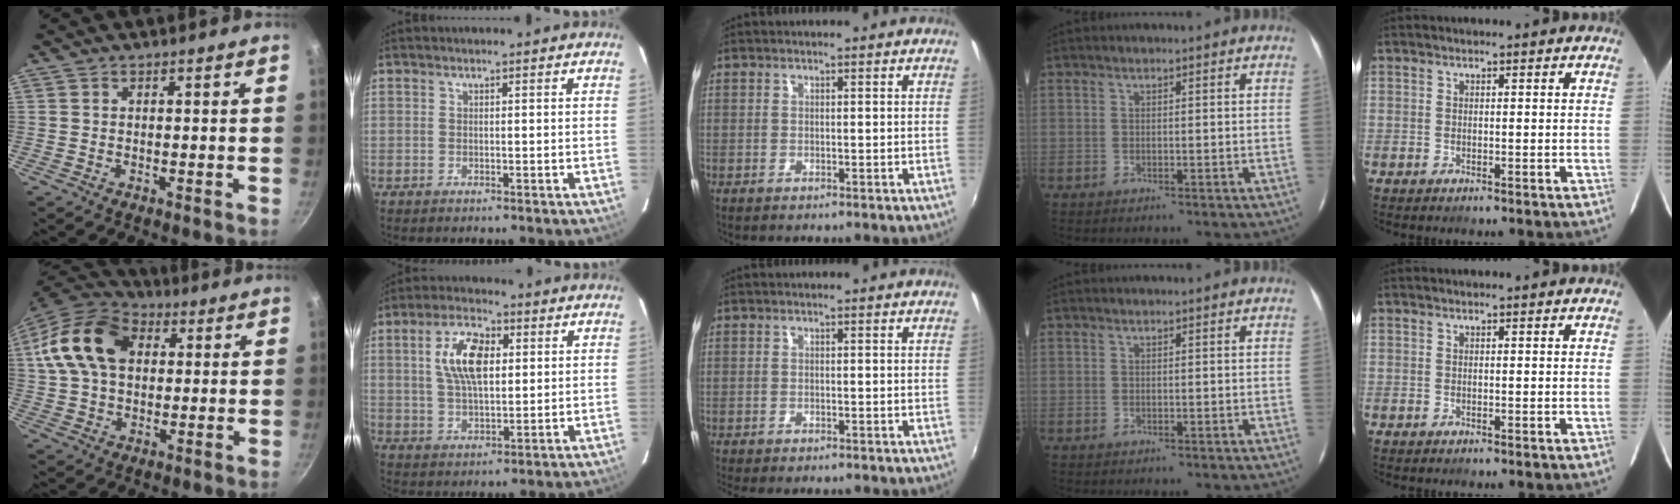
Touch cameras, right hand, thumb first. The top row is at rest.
{"thumb": {"total": 16.8, "force": [3.9, 11.7, 11.3], "torque": [-0.192, 0.017, 0.055]}, "index": {"total": 10.1, "force": [2.5, 4.8, 8.5], "torque": [-0.161, 0.014, 0.049]}, "middle": {"total": 2.2, "force": [-1.9, 0.4, 1.0], "torque": [-0.025, -0.016, -0.033]}}